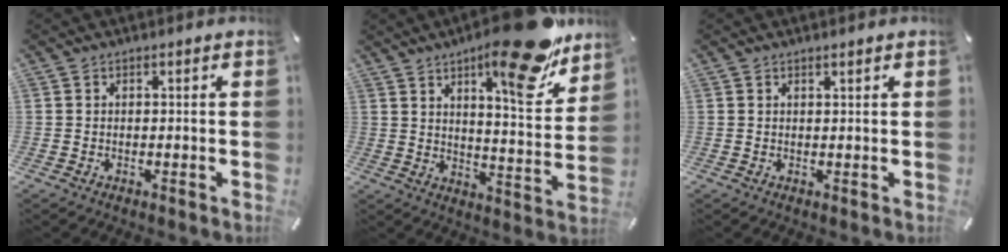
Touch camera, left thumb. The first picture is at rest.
{"total": 20.2, "force": [13.7, 6.5, 13.4], "torque": [-0.173, -0.097, 0.214]}
{"total": 0.8, "force": [0.7, -0.1, 0.2], "torque": [-0.004, -0.003, 0.014]}